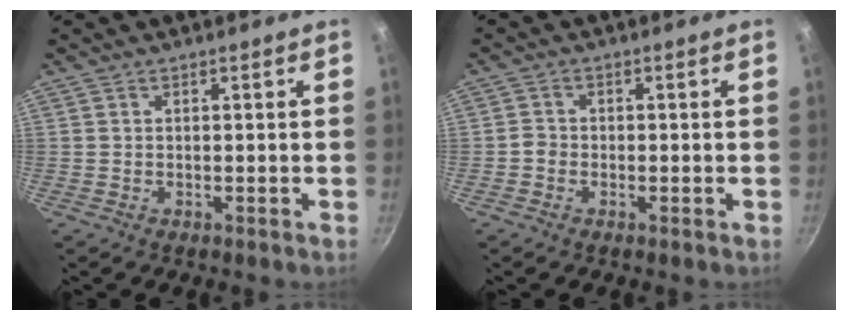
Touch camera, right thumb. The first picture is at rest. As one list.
[{"total": 1.8, "force": [-0.9, 1.3, 0.7], "torque": [-0.014, 0.011, -0.024]}]